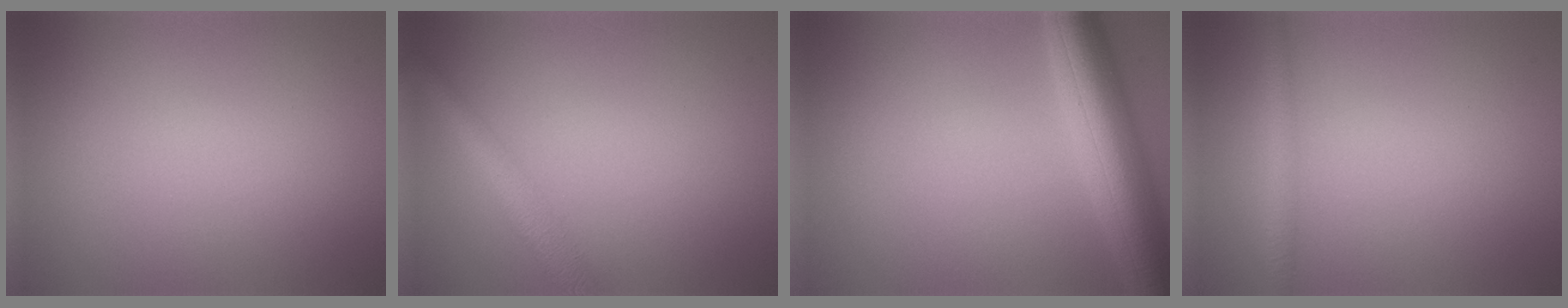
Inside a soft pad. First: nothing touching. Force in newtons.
{"total": 2.9, "press": 2.9, "slide": 0.2}
{"total": 7.5, "press": 7.5, "slide": 0.3}
{"total": 1.6, "press": 1.6, "slide": 0.1}